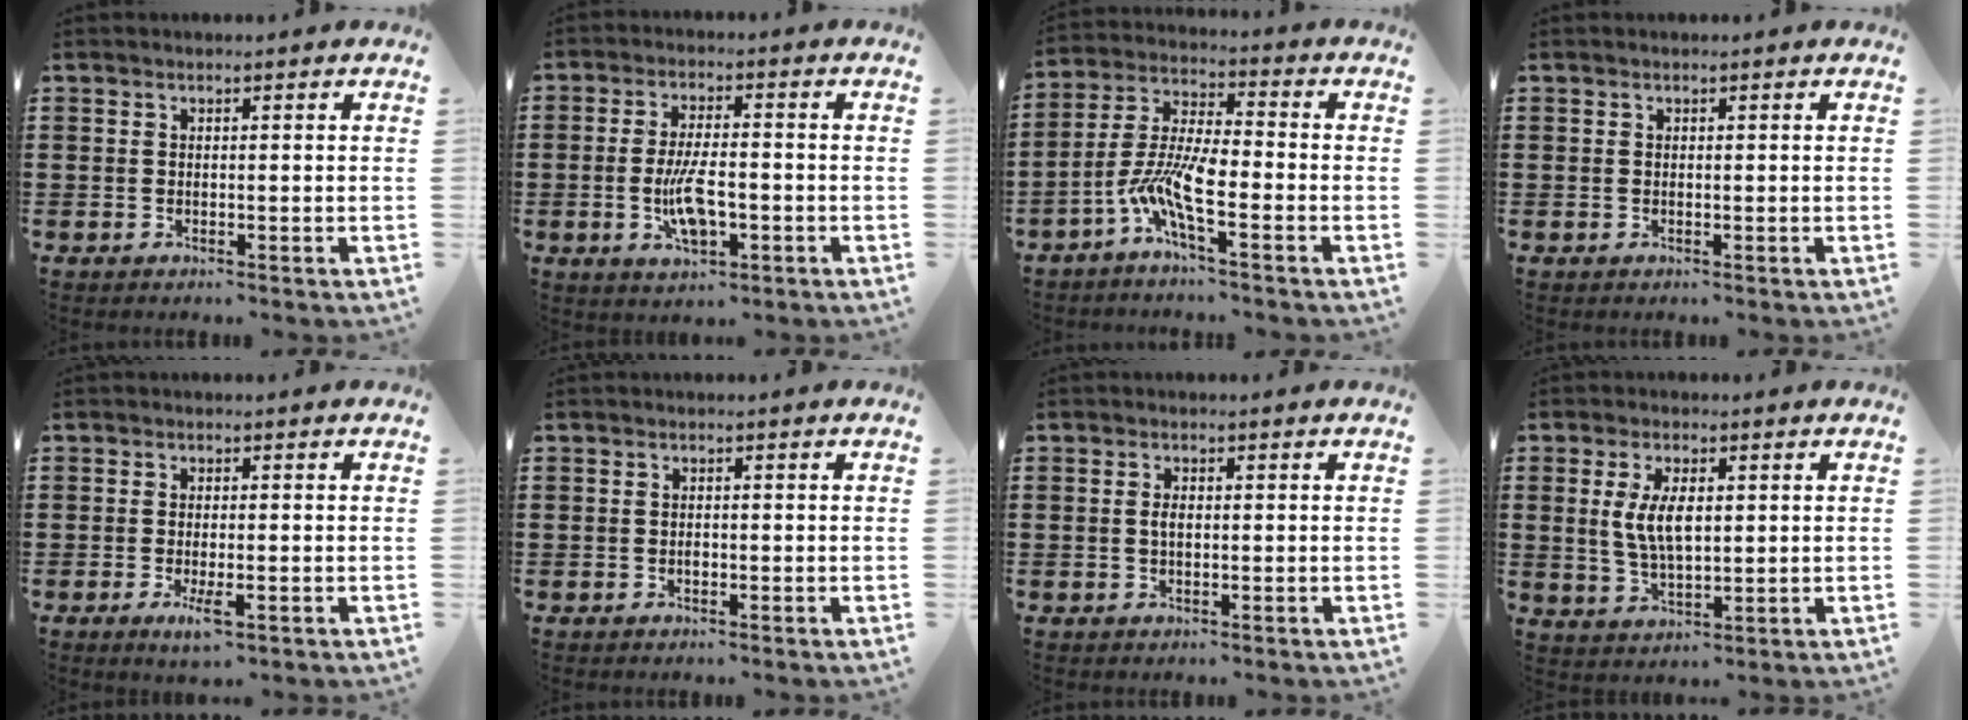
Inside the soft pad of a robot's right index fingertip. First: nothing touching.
{"total": 7.4, "force": [-1.8, 2.8, 6.6], "torque": [-0.139, -0.004, -0.037]}
{"total": 8.2, "force": [-3.6, 2.0, 7.1], "torque": [-0.177, -0.013, -0.076]}
{"total": 0.0}
{"total": 2.9, "force": [-1.2, 0.7, 2.5], "torque": [-0.055, -0.008, -0.024]}
{"total": 0.9, "force": [-0.3, 0.7, 0.5], "torque": [-0.010, -0.001, -0.006]}
{"total": 1.6, "force": [0.0, 0.8, 1.4], "torque": [-0.029, 0.004, -0.002]}
{"total": 6.1, "force": [0.9, 2.8, 5.3], "torque": [-0.101, 0.006, 0.013]}